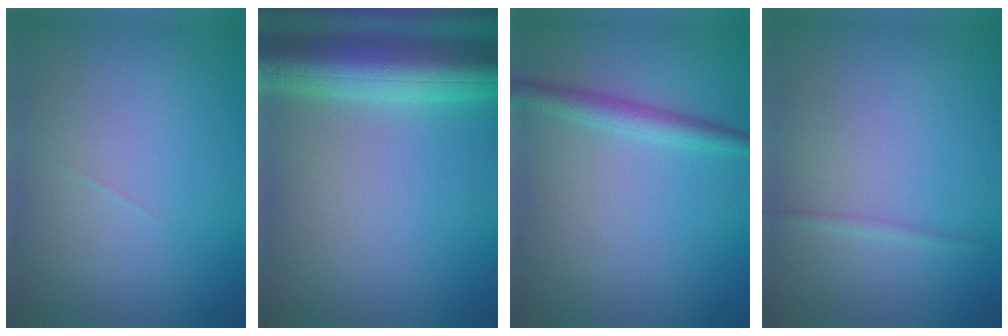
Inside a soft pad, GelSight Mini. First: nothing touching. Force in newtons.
{"total": 8.9, "press": 8.9, "slide": 0.3}
{"total": 2.5, "press": 2.5, "slide": 0.0}
{"total": 0.7, "press": 0.7, "slide": 0.1}